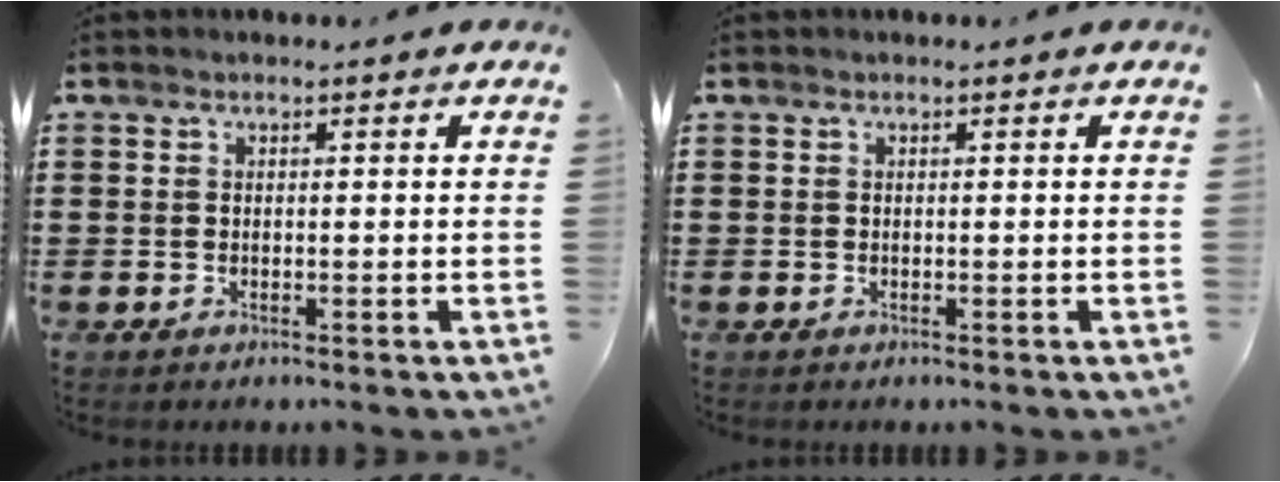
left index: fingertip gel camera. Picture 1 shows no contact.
{"total": 0.0}